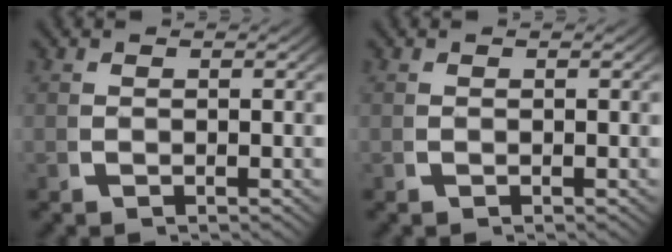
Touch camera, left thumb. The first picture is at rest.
{"total": 0.0}